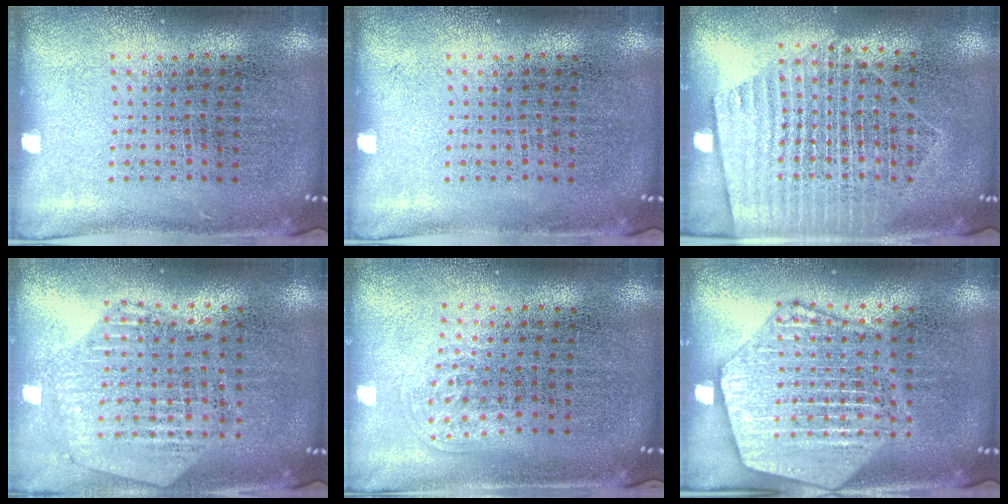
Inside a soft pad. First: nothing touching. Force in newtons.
{"total": 0.0}
{"total": 1.6, "press": 1.4, "slide": 0.8}
{"total": 1.2, "press": 1.2, "slide": 0.2}
{"total": 0.9, "press": 0.6, "slide": 0.7}
{"total": 3.3, "press": 3.3, "slide": 0.3}